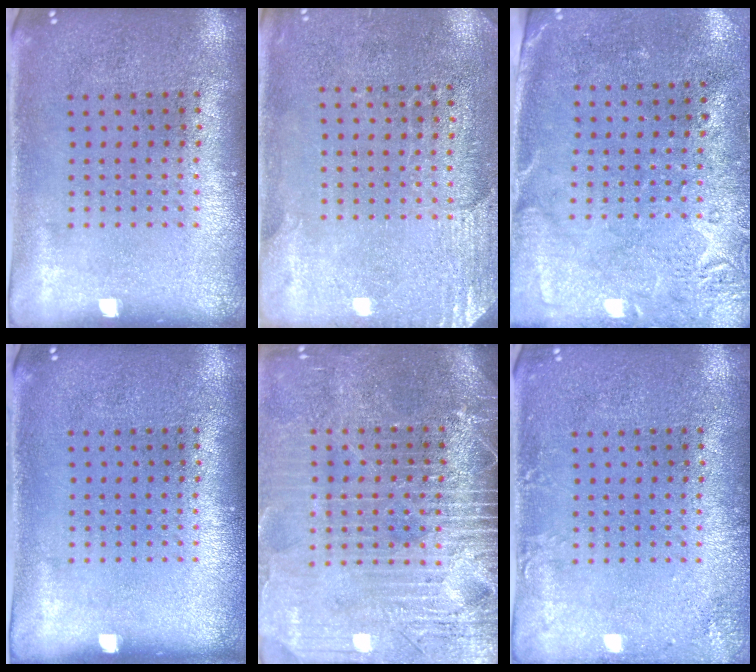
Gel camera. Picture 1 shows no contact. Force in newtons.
{"total": 2.6, "press": 2.4, "slide": 1.1}
{"total": 2.7, "press": 2.3, "slide": 1.5}
{"total": 0.0}
{"total": 4.2, "press": 3.7, "slide": 1.9}
{"total": 1.6, "press": 1.6, "slide": 0.1}